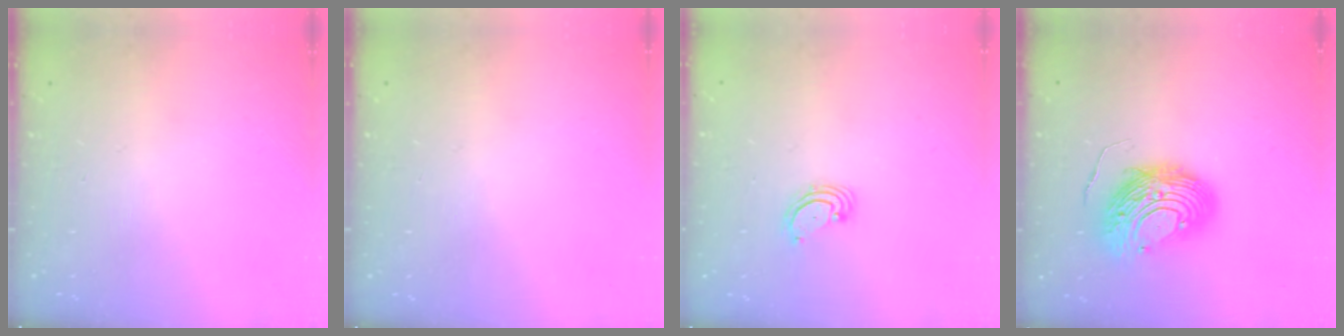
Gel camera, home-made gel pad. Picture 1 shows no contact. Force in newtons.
{"total": 0.0}
{"total": 2.6, "press": 2.6, "slide": 0.3}
{"total": 12.2, "press": 12.2, "slide": 1.2}